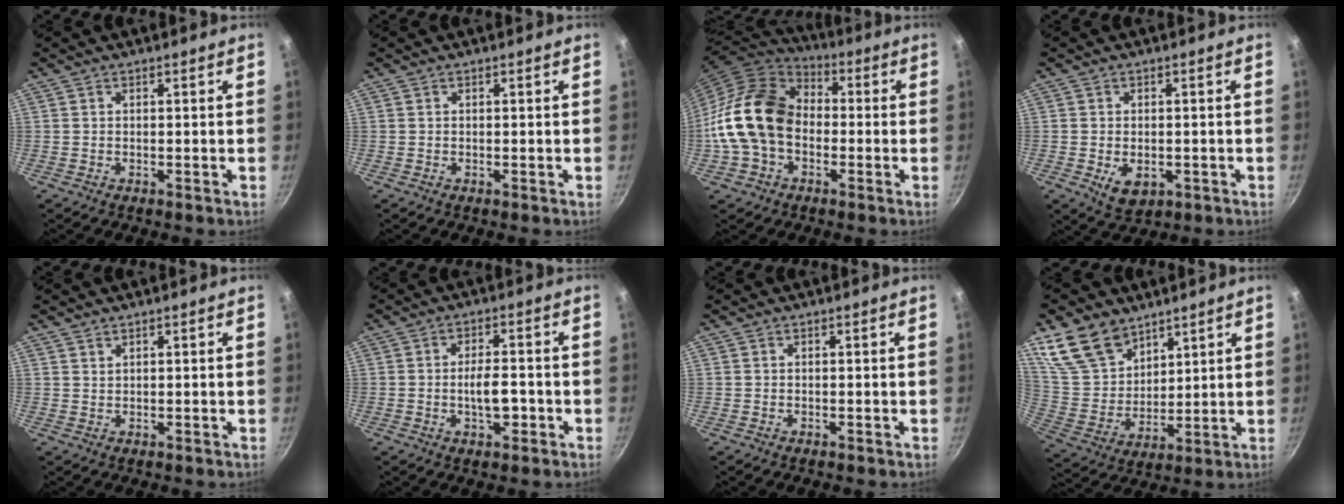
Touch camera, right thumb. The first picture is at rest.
{"total": 0.0}
{"total": 17.3, "force": [-1.8, 12.8, 11.5], "torque": [-0.187, 0.042, -0.046]}
{"total": 5.2, "force": [-1.2, 3.5, 3.6], "torque": [-0.049, -0.005, -0.009]}
{"total": 1.2, "force": [1.0, 0.3, 0.4], "torque": [-0.004, -0.007, 0.021]}
{"total": 5.8, "force": [-1.5, 2.7, 4.9], "torque": [-0.064, 0.016, -0.023]}
{"total": 0.0}
{"total": 14.0, "force": [9.6, 8.6, 5.5], "torque": [-0.076, -0.051, 0.196]}